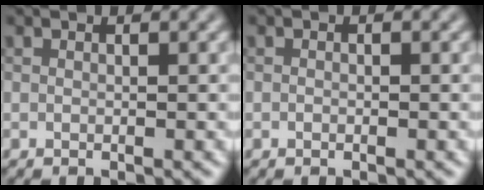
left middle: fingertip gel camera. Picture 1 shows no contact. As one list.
[{"total": 0.6, "force": [-0.6, 0.0, -0.1], "torque": [-0.002, 0.001, -0.006]}]